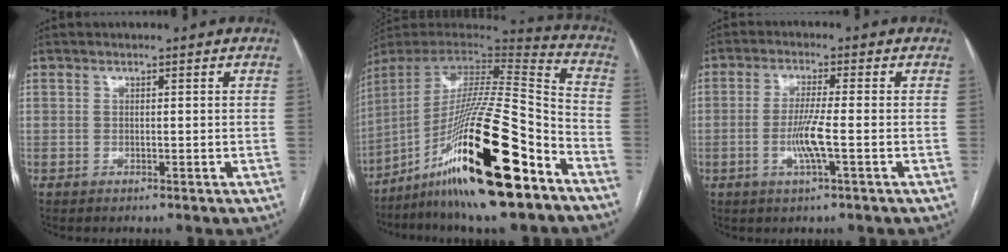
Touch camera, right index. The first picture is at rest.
{"total": 27.7, "force": [-14.7, 3.4, 23.2], "torque": [-0.402, -0.032, -0.254]}
{"total": 5.4, "force": [-1.4, -0.2, 5.2], "torque": [-0.107, -0.008, -0.028]}